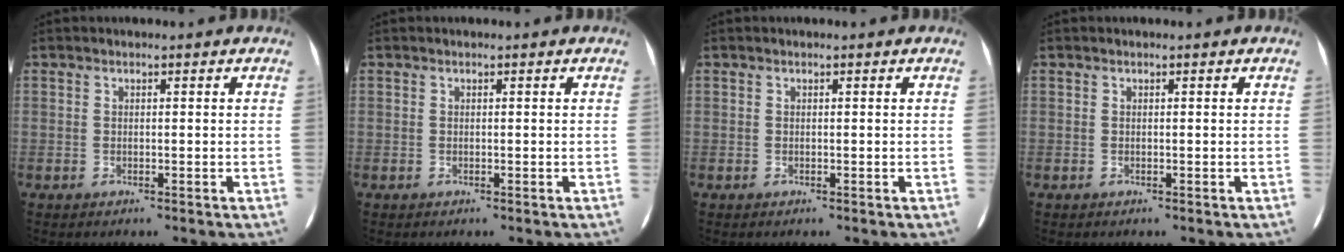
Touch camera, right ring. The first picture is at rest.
{"total": 0.0}
{"total": 0.0}
{"total": 0.0}